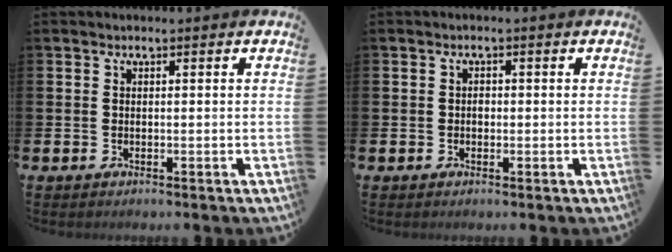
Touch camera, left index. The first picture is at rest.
{"total": 0.9, "force": [-0.1, 0.7, 0.5], "torque": [-0.008, 0.006, -0.003]}